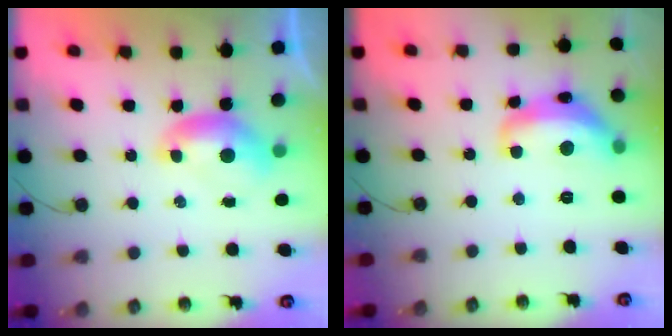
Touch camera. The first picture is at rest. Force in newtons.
{"total": 7.9, "press": 7.8, "slide": 0.6}